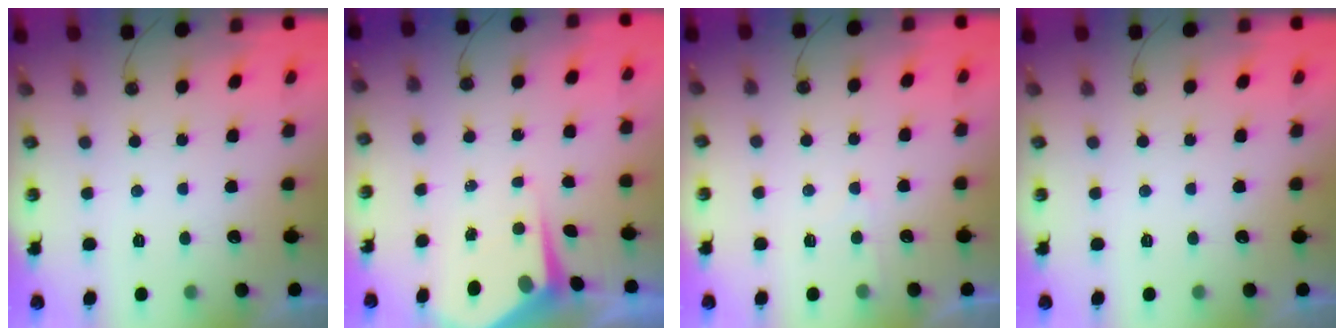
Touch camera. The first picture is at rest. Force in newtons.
{"total": 6.1, "press": 6.0, "slide": 0.5}
{"total": 4.3, "press": 4.2, "slide": 0.6}
{"total": 0.0}